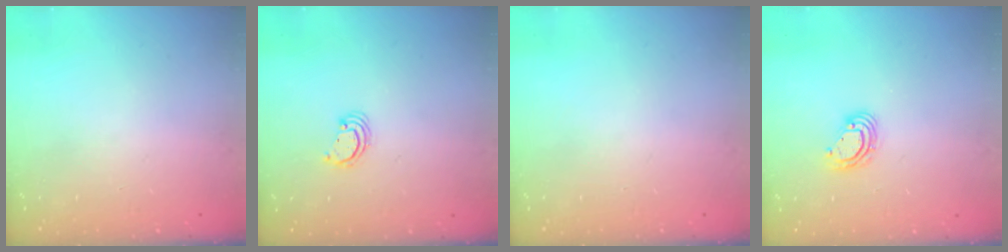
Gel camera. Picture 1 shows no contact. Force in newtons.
{"total": 2.2, "press": 2.2, "slide": 0.2}
{"total": 0.0}
{"total": 6.6, "press": 6.6, "slide": 0.9}